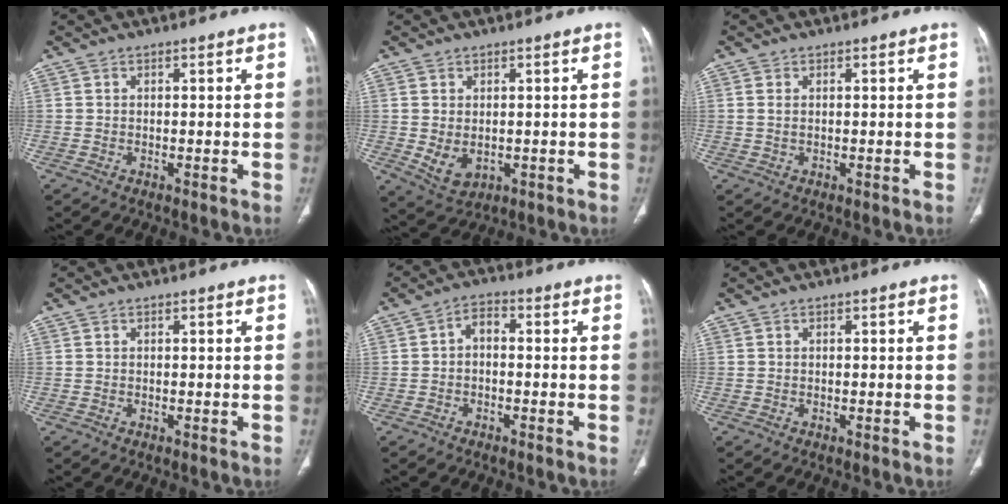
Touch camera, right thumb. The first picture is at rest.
{"total": 5.0, "force": [-0.3, 3.5, 3.5], "torque": [-0.060, -0.010, 0.014]}
{"total": 1.2, "force": [0.3, 0.5, 1.0], "torque": [-0.030, 0.004, 0.012]}
{"total": 0.0}
{"total": 3.3, "force": [-0.4, 2.0, 2.7], "torque": [-0.039, 0.017, -0.017]}
{"total": 0.0}